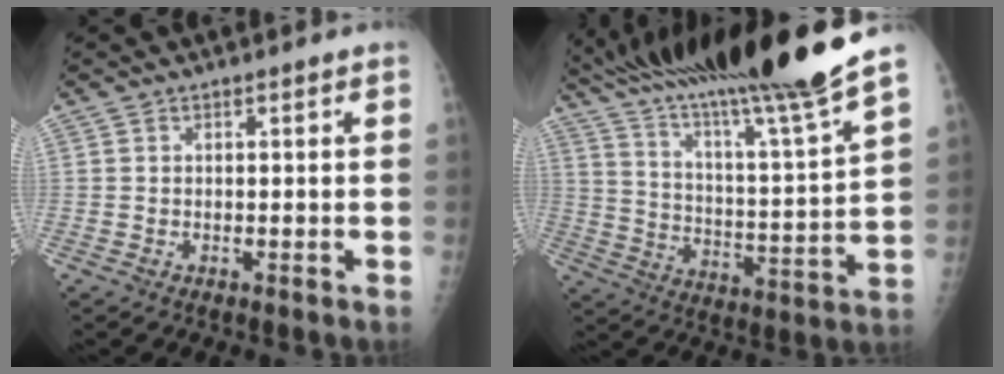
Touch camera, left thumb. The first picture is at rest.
{"total": 26.8, "force": [22.1, 0.4, 15.1], "torque": [-0.242, -0.114, 0.354]}